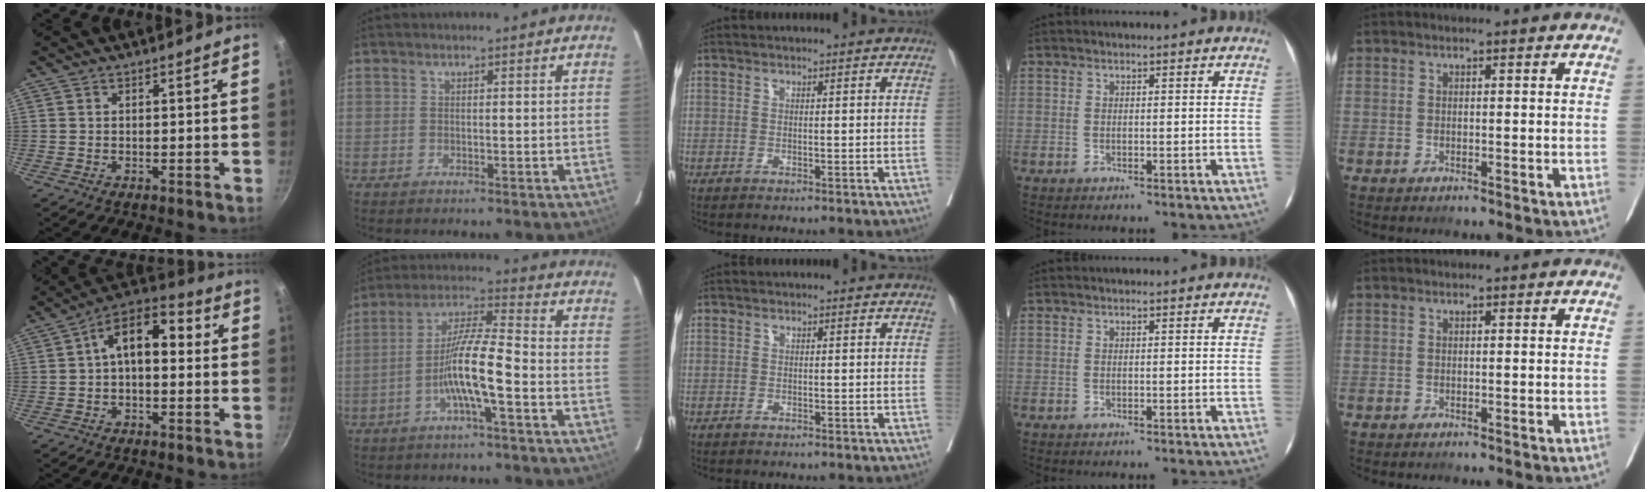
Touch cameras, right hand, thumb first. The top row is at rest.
{"thumb": {"total": 11.5, "force": [1.1, 6.5, 9.4], "torque": [-0.128, 0.041, 0.004]}, "index": {"total": 10.0, "force": [-3.4, 0.7, 9.4], "torque": [-0.179, 0.012, -0.066]}}